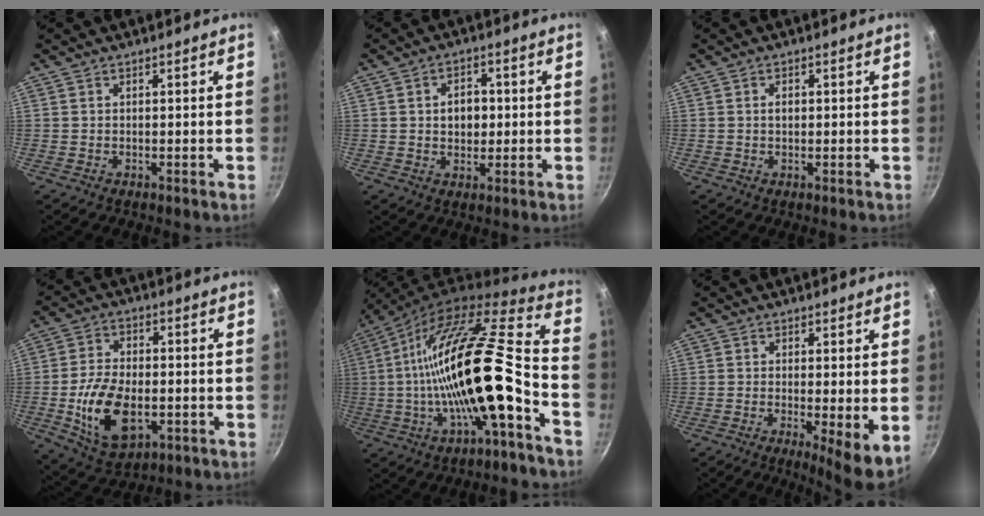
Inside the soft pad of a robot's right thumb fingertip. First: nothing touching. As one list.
[{"total": 5.6, "force": [0.4, 4.2, 3.7], "torque": [-0.034, 0.005, 0.005]}, {"total": 1.3, "force": [0.1, 0.9, 1.0], "torque": [-0.013, 0.003, 0.003]}, {"total": 14.3, "force": [-3.1, 8.4, 11.2], "torque": [-0.194, 0.007, -0.047]}, {"total": 20.5, "force": [-6.2, 4.7, 18.9], "torque": [-0.290, 0.046, -0.110]}, {"total": 7.1, "force": [-0.7, 1.5, 6.9], "torque": [-0.092, -0.023, -0.008]}]